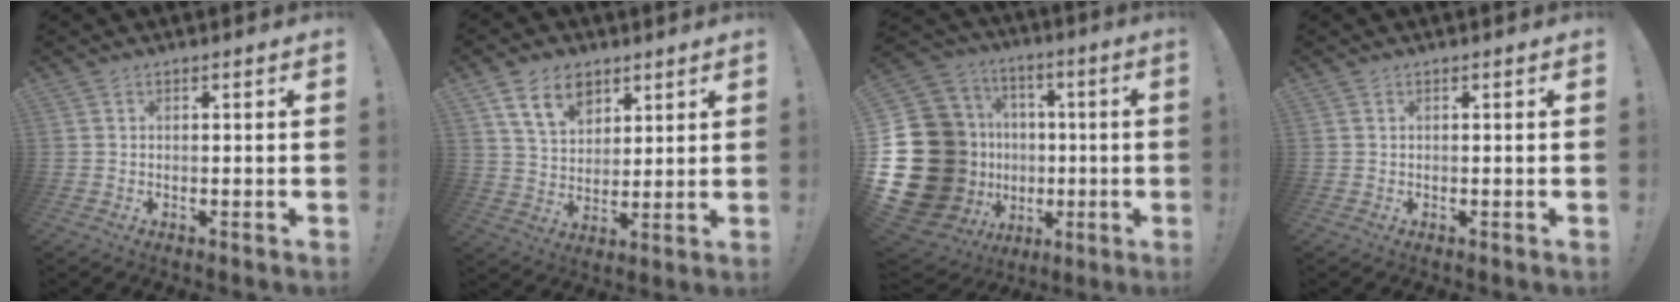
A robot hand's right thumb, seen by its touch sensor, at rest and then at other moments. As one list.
[{"total": 11.6, "force": [6.8, 7.7, 5.4], "torque": [-0.084, -0.025, 0.129]}, {"total": 26.7, "force": [-2.4, 21.6, 15.6], "torque": [-0.317, -0.011, 0.041]}, {"total": 0.0}]